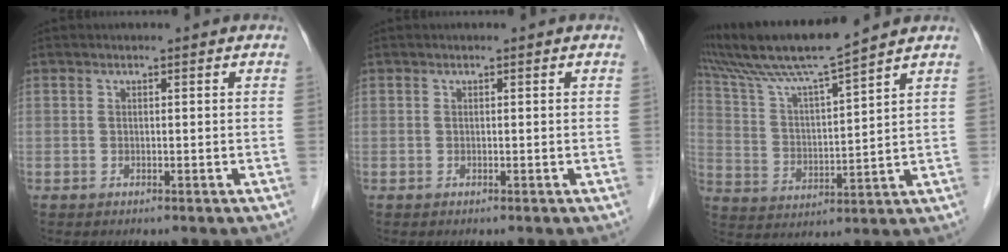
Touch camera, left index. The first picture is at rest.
{"total": 0.0}
{"total": 12.4, "force": [10.8, -1.5, 5.8], "torque": [-0.119, 0.013, 0.198]}